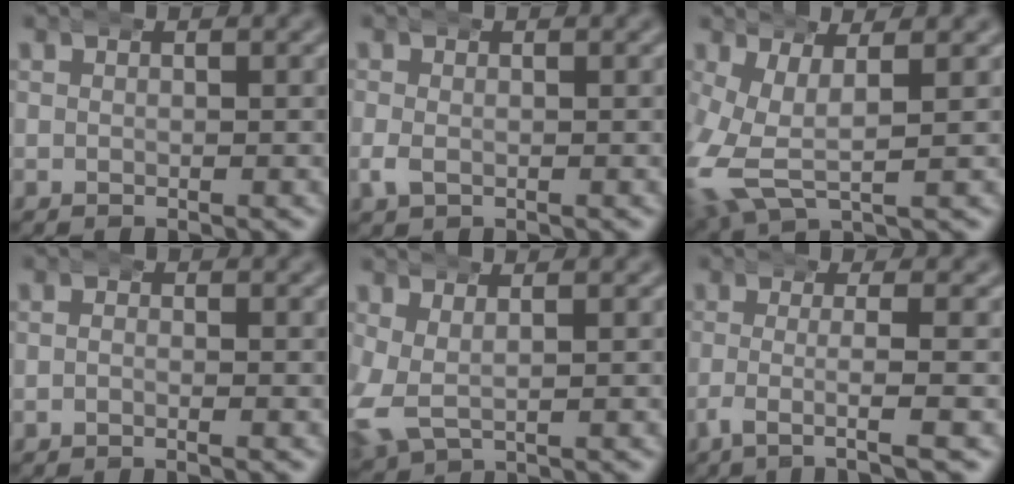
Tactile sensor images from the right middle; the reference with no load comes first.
{"total": 1.4, "force": [-0.4, 1.0, 0.9], "torque": [-0.028, -0.003, -0.005]}
{"total": 6.2, "force": [-0.3, 4.4, 4.4], "torque": [-0.126, -0.027, 0.009]}
{"total": 0.7, "force": [-0.5, 0.1, 0.4], "torque": [-0.005, 0.005, -0.016]}
{"total": 4.0, "force": [0.1, 3.3, 2.3], "torque": [-0.088, -0.019, 0.014]}
{"total": 3.6, "force": [-1.9, -0.3, 3.0], "torque": [-0.063, -0.006, -0.032]}